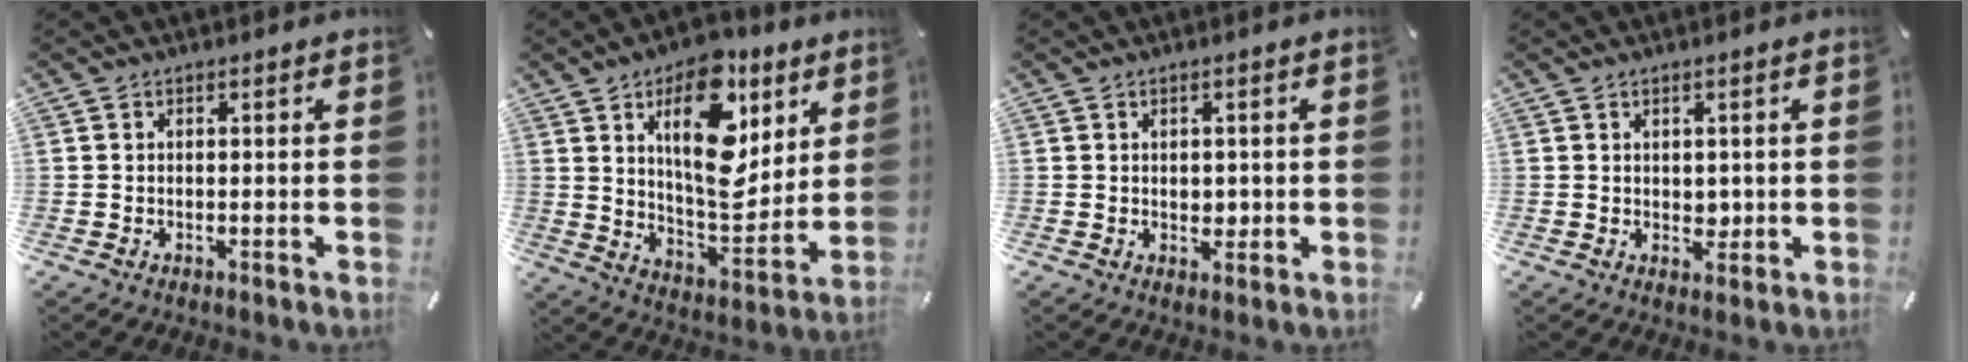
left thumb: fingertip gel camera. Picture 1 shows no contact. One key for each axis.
{"total": 19.8, "fx": 8.3, "fy": 10.5, "fz": 14.5, "tx": -0.217, "ty": -0.042, "tz": 0.136}
{"total": 2.2, "fx": 0.1, "fy": 1.9, "fz": 1.2, "tx": -0.007, "ty": -0.002, "tz": -0.003}
{"total": 2.3, "fx": 0.5, "fy": 2.0, "fz": 1.1, "tx": -0.006, "ty": -0.003, "tz": 0.005}